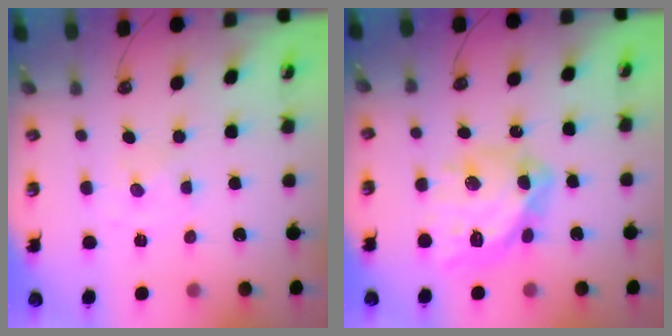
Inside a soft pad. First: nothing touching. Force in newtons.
{"total": 16.9, "press": 16.8, "slide": 1.6}